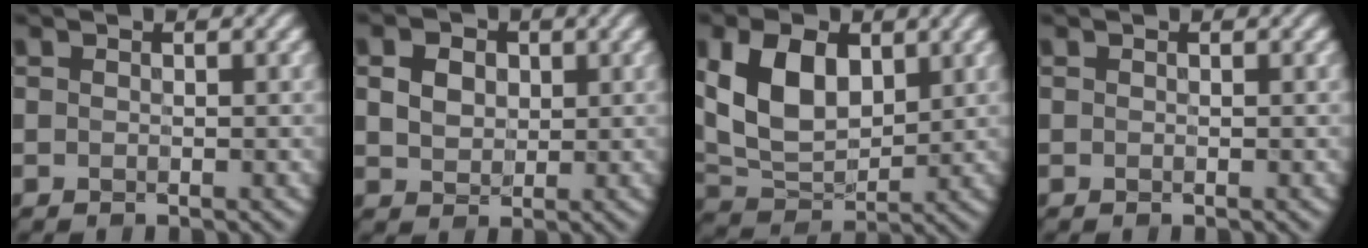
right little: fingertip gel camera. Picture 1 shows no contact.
{"total": 2.7, "force": [0.3, 2.2, 1.5], "torque": [-0.042, 0.002, 0.002]}
{"total": 7.3, "force": [1.4, 4.6, 5.6], "torque": [-0.125, -0.006, 0.030]}
{"total": 0.0}